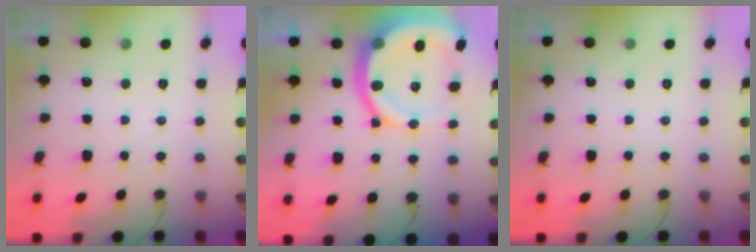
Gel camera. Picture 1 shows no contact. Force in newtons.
{"total": 17.4, "press": 17.3, "slide": 2.3}
{"total": 0.0}